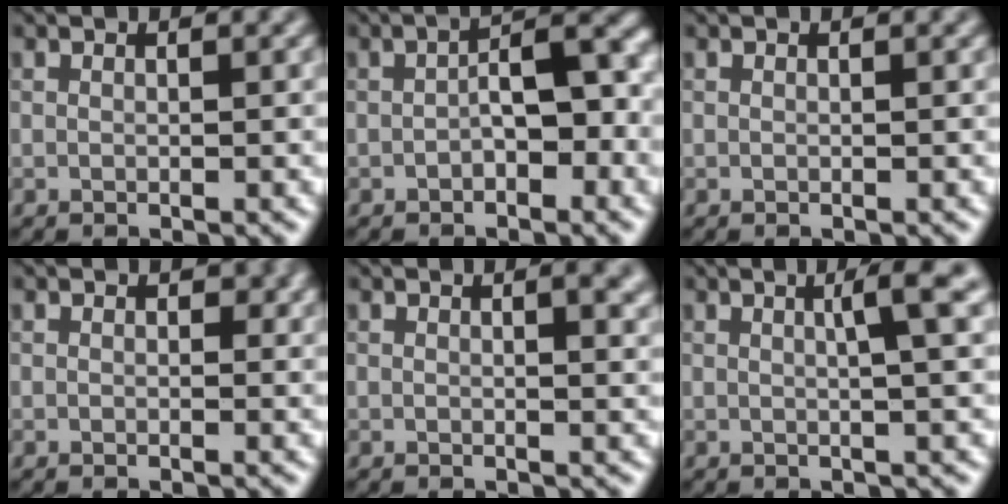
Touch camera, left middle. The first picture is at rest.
{"total": 4.5, "force": [-1.0, 2.0, 3.9], "torque": [-0.056, 0.016, -0.023]}
{"total": 0.0}
{"total": 0.7, "force": [0.2, 0.6, 0.4], "torque": [-0.003, -0.004, 0.001]}
{"total": 2.5, "force": [1.0, 0.8, 2.2], "torque": [-0.019, 0.001, 0.014]}
{"total": 3.5, "force": [0.9, 0.5, 3.3], "torque": [-0.043, 0.008, 0.012]}